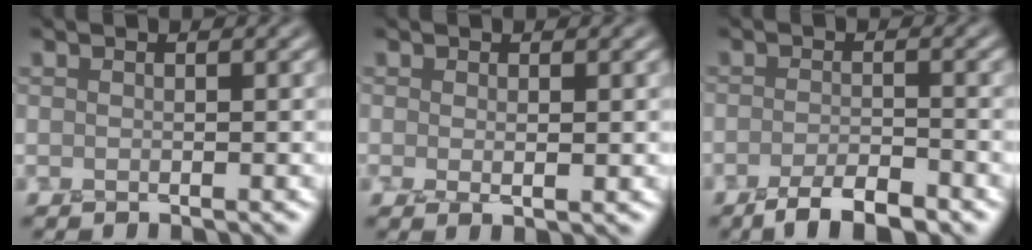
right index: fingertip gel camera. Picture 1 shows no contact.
{"total": 1.1, "force": [0.1, 0.3, 1.0], "torque": [-0.017, -0.005, 0.004]}
{"total": 3.6, "force": [-2.8, 0.7, 2.1], "torque": [-0.038, 0.000, -0.053]}